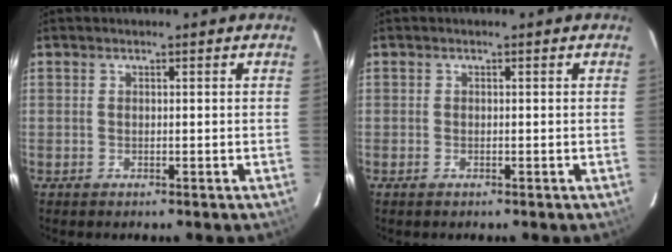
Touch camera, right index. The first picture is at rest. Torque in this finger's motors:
{"motor_torque": [0.03, 0.08, -0.02, 0.01]}